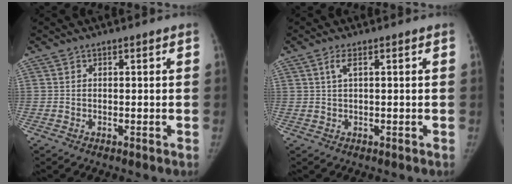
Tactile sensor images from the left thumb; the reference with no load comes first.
{"total": 1.4, "force": [0.5, 0.2, 1.3], "torque": [-0.039, 0.007, 0.015]}